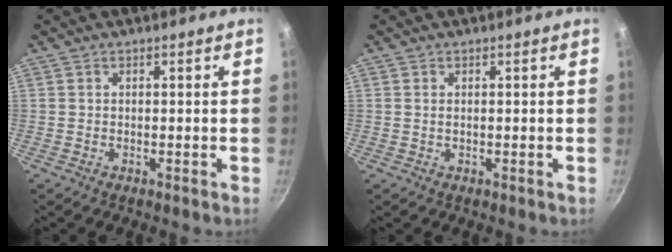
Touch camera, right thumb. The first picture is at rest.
{"total": 0.6, "force": [0.2, 0.3, 0.5], "torque": [-0.011, 0.000, 0.003]}